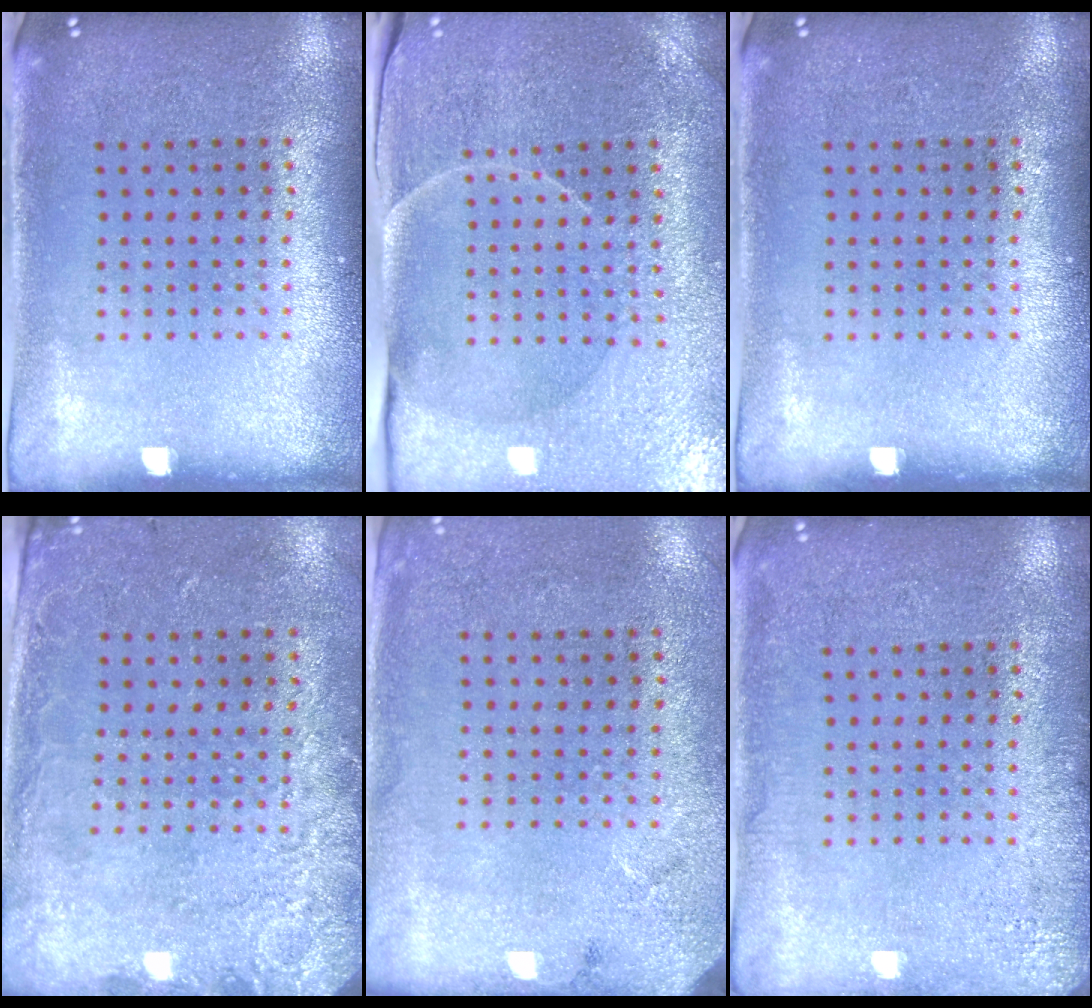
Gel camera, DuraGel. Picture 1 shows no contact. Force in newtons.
{"total": 3.5, "press": 3.5, "slide": 0.5}
{"total": 0.0}
{"total": 2.6, "press": 1.9, "slide": 1.8}
{"total": 2.7, "press": 2.2, "slide": 1.6}
{"total": 2.5, "press": 2.4, "slide": 0.5}